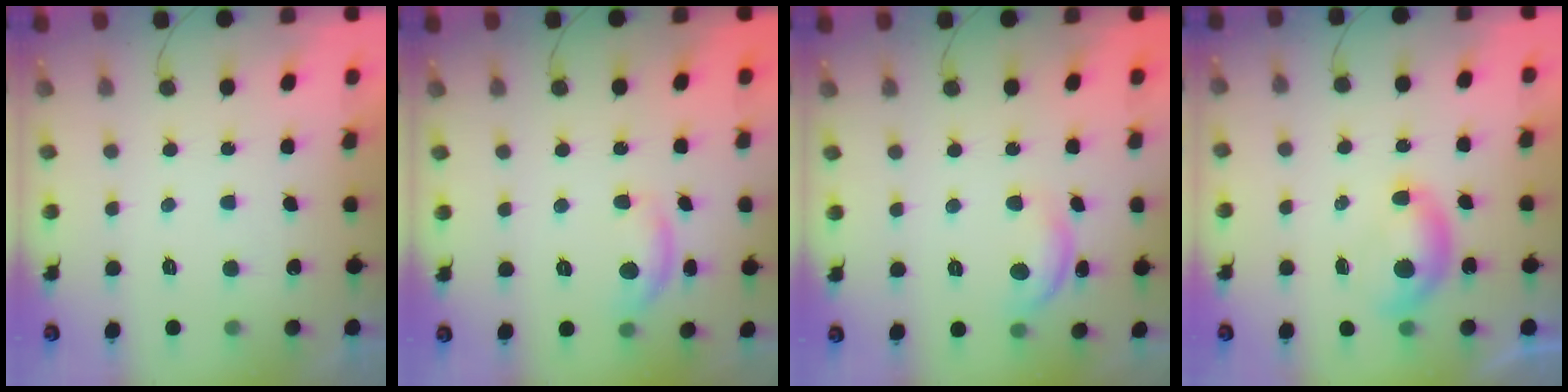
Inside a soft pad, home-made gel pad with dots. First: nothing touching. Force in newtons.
{"total": 7.3, "press": 7.3, "slide": 0.1}
{"total": 9.2, "press": 9.2, "slide": 0.6}
{"total": 6.1, "press": 6.0, "slide": 0.7}